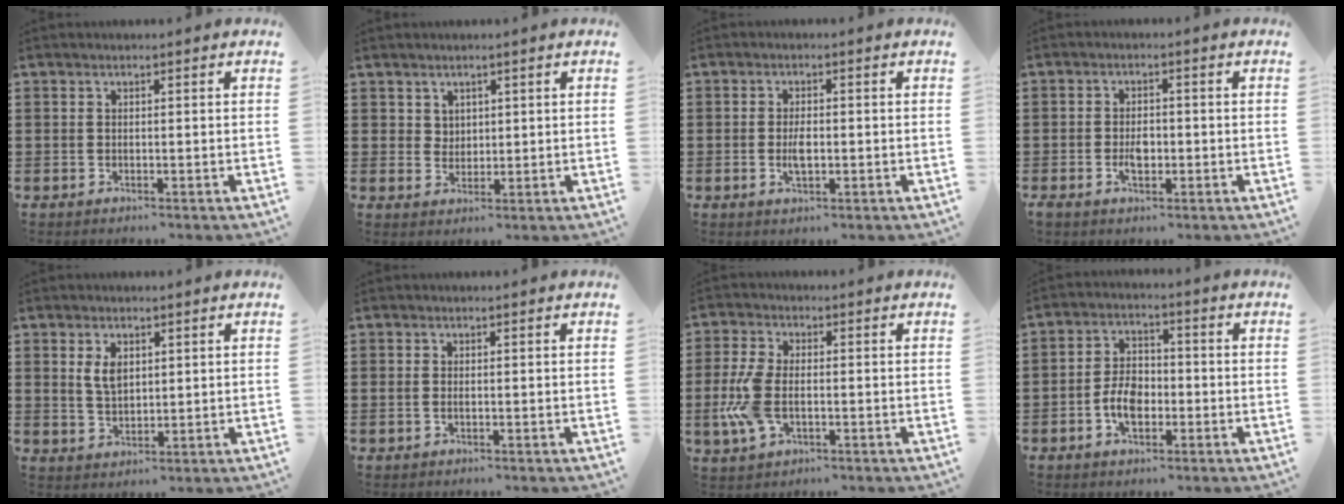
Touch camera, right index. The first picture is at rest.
{"total": 2.5, "force": [1.7, 1.9, 0.3], "torque": [-0.012, 0.009, 0.032]}
{"total": 3.1, "force": [-0.4, 1.3, 2.8], "torque": [-0.053, 0.001, -0.007]}
{"total": 3.0, "force": [-0.7, 1.7, 2.4], "torque": [-0.046, 0.002, -0.012]}
{"total": 3.5, "force": [1.3, 1.9, 2.7], "torque": [-0.058, 0.006, 0.024]}
{"total": 0.6, "force": [0.0, 0.2, 0.6], "torque": [-0.012, 0.000, 0.001]}
{"total": 7.2, "force": [-1.1, 3.8, 6.0], "torque": [-0.146, -0.006, -0.025]}
{"total": 5.4, "force": [-1.7, 3.3, 4.0], "torque": [-0.092, 0.004, -0.036]}